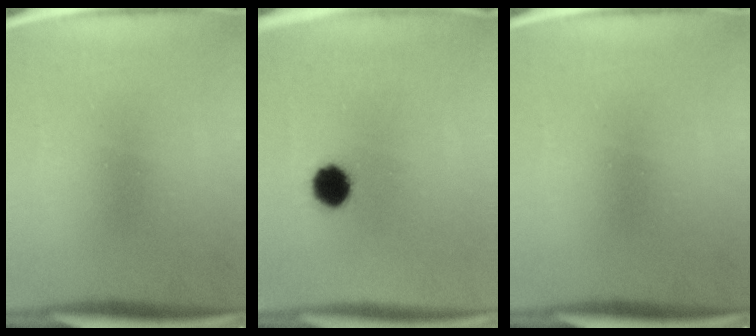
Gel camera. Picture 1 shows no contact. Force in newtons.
{"total": 6.6}
{"total": 0.0}